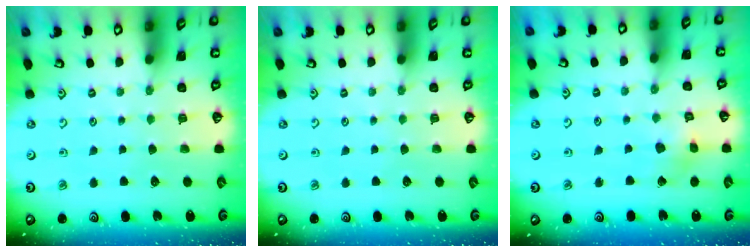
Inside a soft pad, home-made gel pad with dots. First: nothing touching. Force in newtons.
{"total": 0.0}
{"total": 5.5, "press": 5.5, "slide": 0.5}